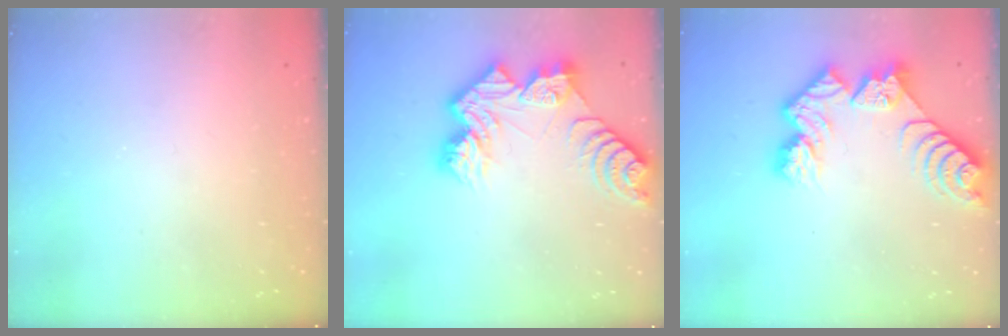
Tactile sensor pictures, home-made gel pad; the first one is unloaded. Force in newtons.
{"total": 12.9, "press": 12.9, "slide": 1.1}
{"total": 12.8, "press": 12.7, "slide": 1.2}